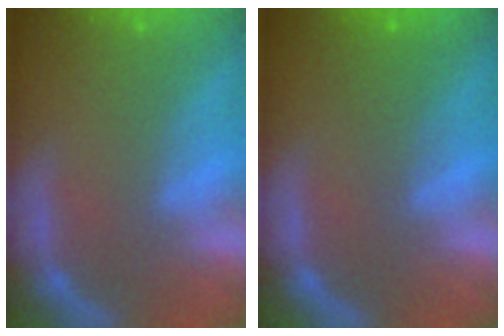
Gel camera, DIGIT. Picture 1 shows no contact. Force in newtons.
{"total": 2.0}